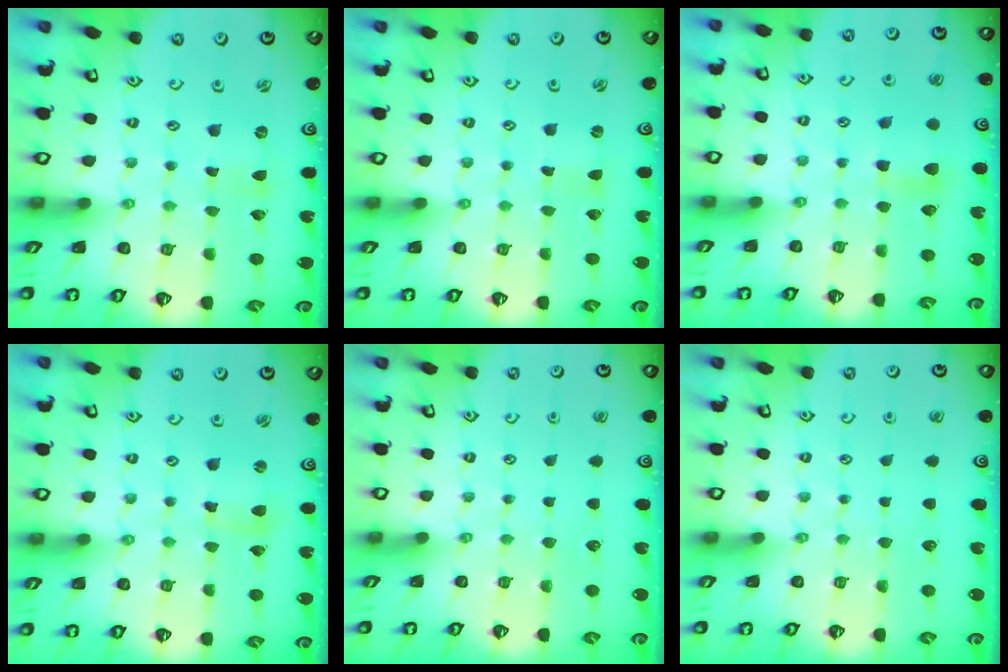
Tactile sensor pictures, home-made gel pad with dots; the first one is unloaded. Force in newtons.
{"total": 0.0}
{"total": 6.5, "press": 6.5, "slide": 0.7}
{"total": 3.7, "press": 3.7, "slide": 0.3}
{"total": 0.0}
{"total": 0.0}